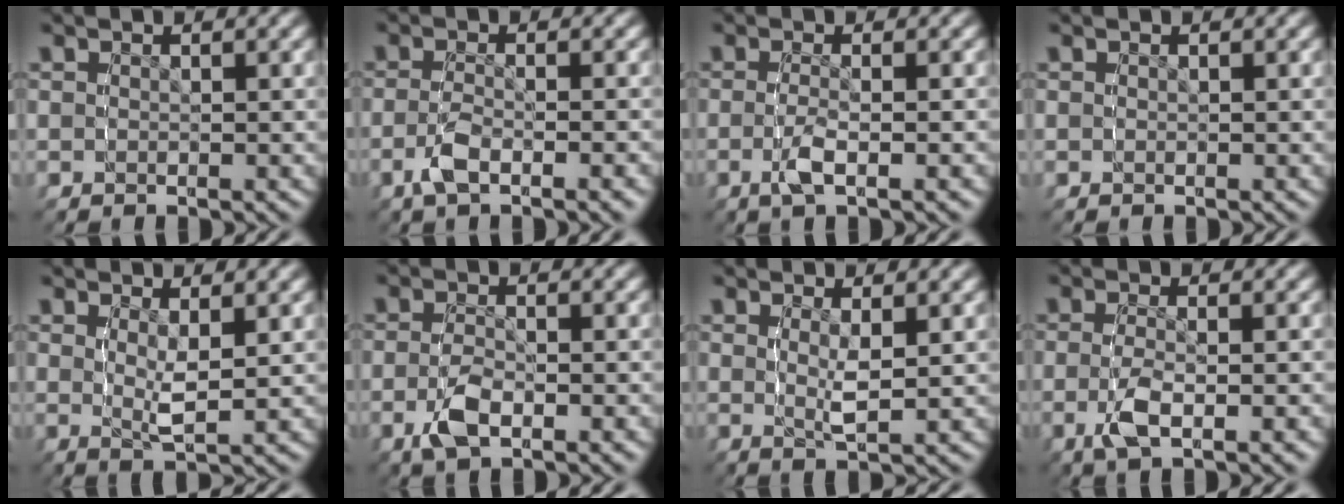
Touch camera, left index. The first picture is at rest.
{"total": 2.3, "force": [-1.4, 0.0, 1.9], "torque": [-0.041, -0.004, -0.023]}
{"total": 1.9, "force": [-0.8, -0.2, 1.7], "torque": [-0.039, -0.005, -0.014]}
{"total": 0.0}
{"total": 2.0, "force": [1.0, -0.3, 1.8], "torque": [-0.035, -0.013, 0.022]}
{"total": 2.4, "force": [-1.3, 0.6, 1.9], "torque": [-0.042, -0.006, -0.022]}
{"total": 1.8, "force": [0.7, -0.4, 1.6], "torque": [-0.034, -0.013, 0.018]}
{"total": 2.4, "force": [-0.9, 0.2, 2.2], "torque": [-0.052, -0.007, -0.014]}